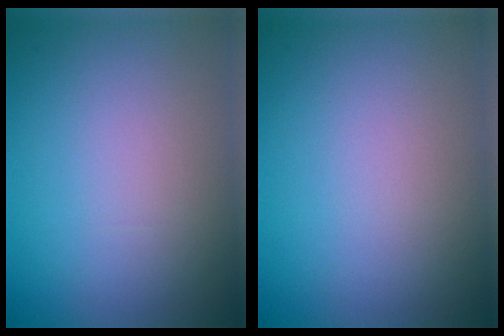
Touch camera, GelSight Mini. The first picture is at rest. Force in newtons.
{"total": 0.0}